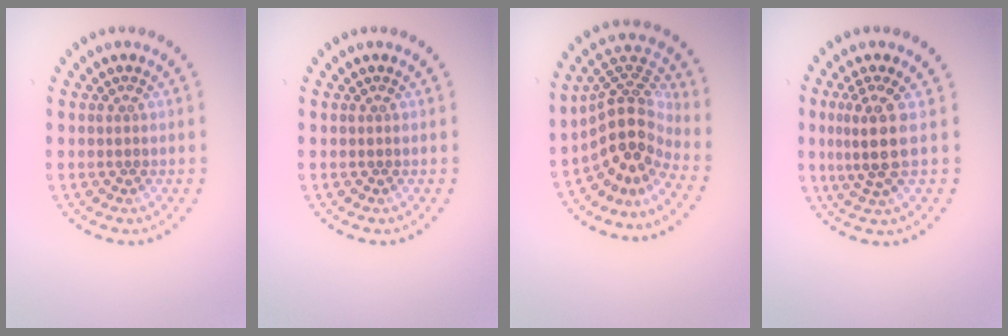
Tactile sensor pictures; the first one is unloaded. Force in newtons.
{"total": 0.0}
{"total": 5.1, "press": 3.7, "slide": 3.6}
{"total": 3.2, "press": 2.4, "slide": 2.1}